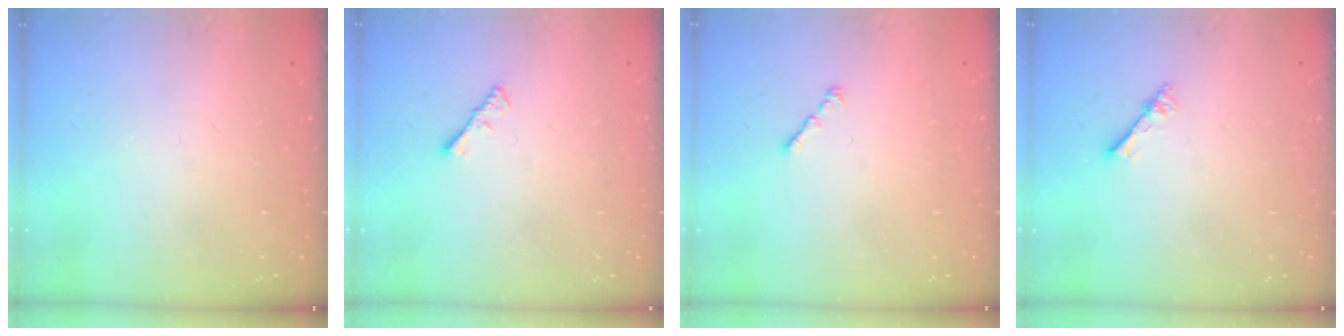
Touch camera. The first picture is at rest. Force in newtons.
{"total": 1.1, "press": 1.1, "slide": 0.4}
{"total": 1.0, "press": 0.9, "slide": 0.5}
{"total": 1.8, "press": 1.8, "slide": 0.1}